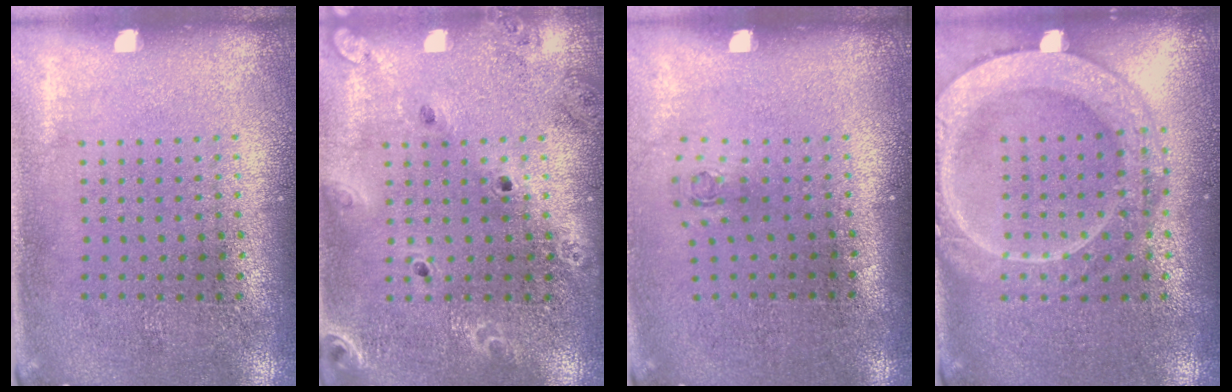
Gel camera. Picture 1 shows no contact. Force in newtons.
{"total": 1.7, "press": 1.7, "slide": 0.4}
{"total": 0.7, "press": 0.3, "slide": 0.6}
{"total": 2.2, "press": 2.2, "slide": 0.3}